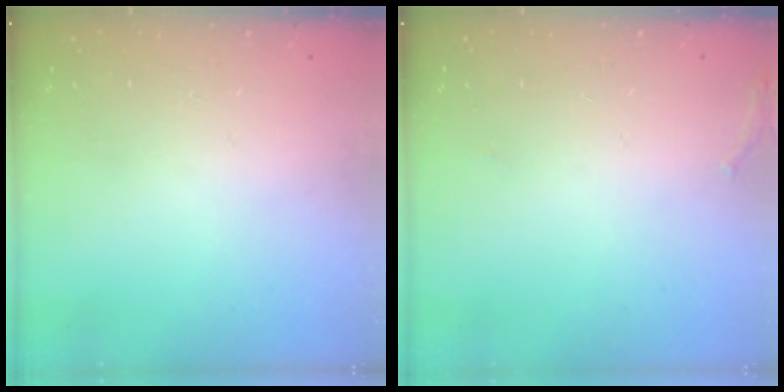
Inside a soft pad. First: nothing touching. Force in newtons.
{"total": 7.9, "press": 5.9, "slide": 5.3}